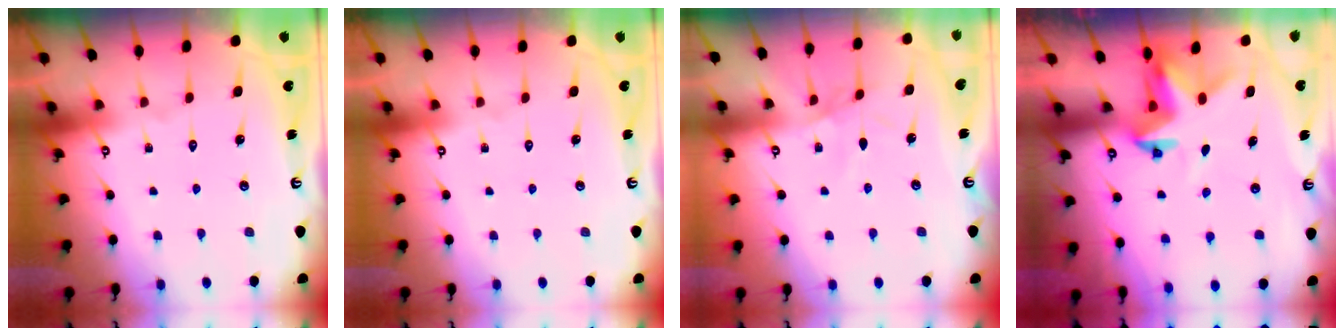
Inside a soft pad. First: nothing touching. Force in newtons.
{"total": 0.0}
{"total": 2.7, "press": 2.7, "slide": 0.5}
{"total": 3.4, "press": 3.4, "slide": 0.1}